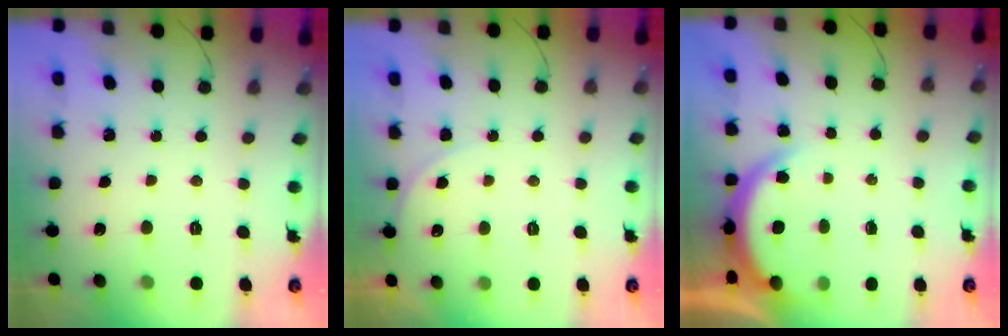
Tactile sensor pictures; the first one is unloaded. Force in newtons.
{"total": 4.4, "press": 4.4, "slide": 0.2}
{"total": 4.9, "press": 4.8, "slide": 0.8}